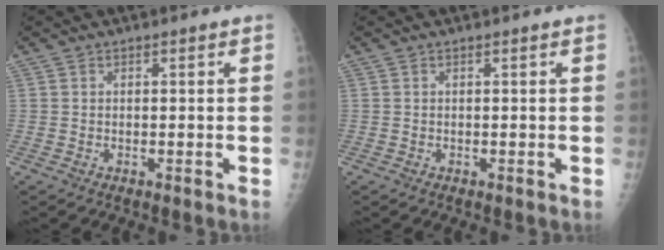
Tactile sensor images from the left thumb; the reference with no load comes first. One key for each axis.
{"total": 0.0}